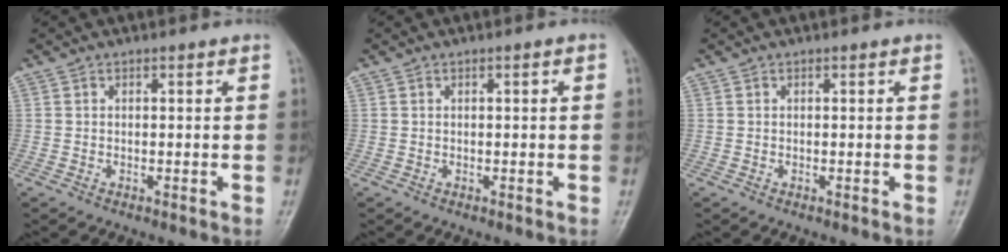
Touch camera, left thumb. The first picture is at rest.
{"total": 0.7, "force": [0.1, 0.1, 0.7], "torque": [-0.014, 0.000, 0.002]}
{"total": 0.0}